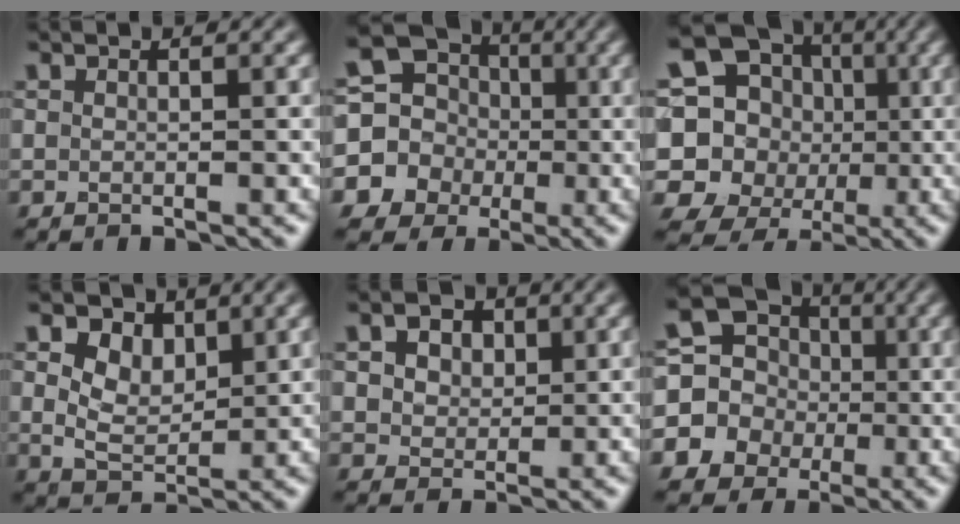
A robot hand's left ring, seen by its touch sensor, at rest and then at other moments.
{"total": 12.8, "force": [-1.7, 12.1, 3.6], "torque": [-0.103, -0.002, -0.059]}
{"total": 16.3, "force": [0.5, 15.5, 5.2], "torque": [-0.142, 0.012, -0.018]}
{"total": 5.1, "force": [2.1, 3.4, 3.3], "torque": [-0.066, 0.015, 0.019]}
{"total": 5.3, "force": [2.3, 3.7, 2.9], "torque": [-0.059, 0.017, 0.022]}
{"total": 13.0, "force": [-1.7, 12.2, 3.9], "torque": [-0.103, 0.002, -0.061]}